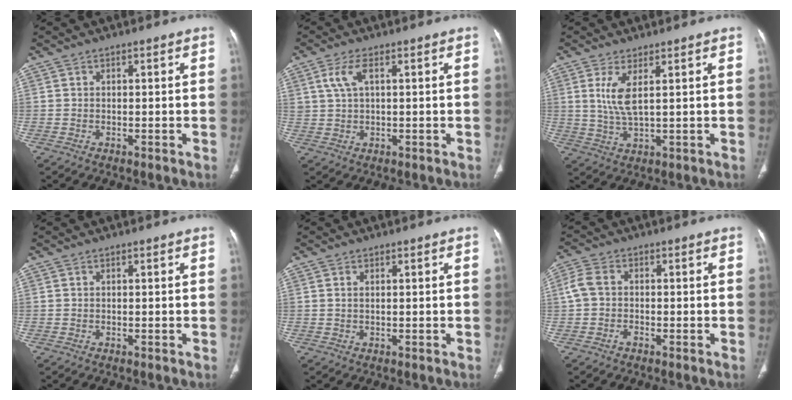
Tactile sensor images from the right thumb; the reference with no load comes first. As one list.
[{"total": 4.1, "force": [1.5, 1.8, 3.4], "torque": [-0.079, 0.006, 0.034]}, {"total": 5.4, "force": [1.7, 1.3, 5.0], "torque": [-0.115, -0.019, 0.043]}, {"total": 0.0}, {"total": 0.8, "force": [0.3, 0.3, 0.6], "torque": [-0.018, 0.005, 0.007]}, {"total": 4.2, "force": [-0.8, 3.0, 2.8], "torque": [-0.065, 0.014, -0.022]}]